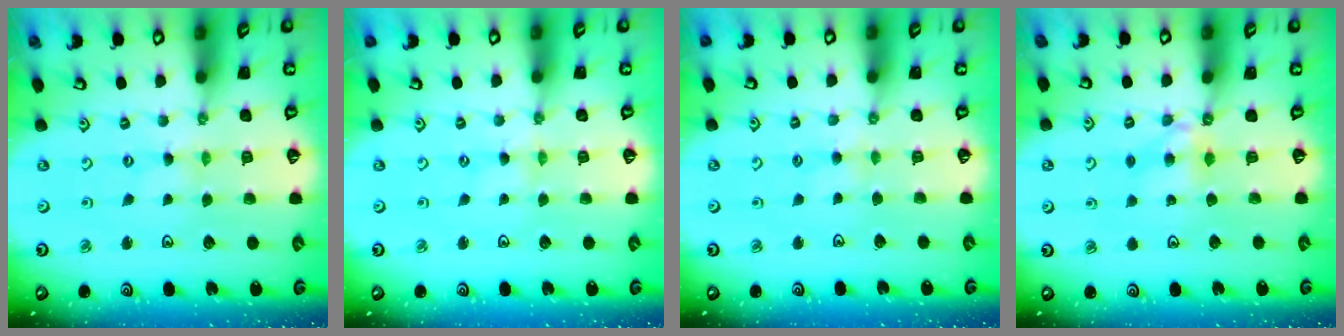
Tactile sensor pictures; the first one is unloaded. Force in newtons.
{"total": 0.0}
{"total": 2.8, "press": 2.8, "slide": 0.4}
{"total": 4.9, "press": 4.8, "slide": 0.8}